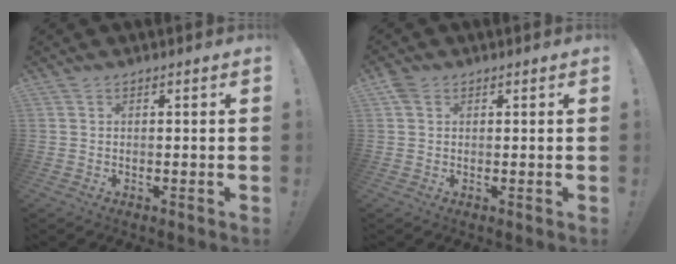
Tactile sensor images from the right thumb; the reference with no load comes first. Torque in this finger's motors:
{"motor_torque": [0.22, 0.06, 0.43, -0.04, 0.17]}